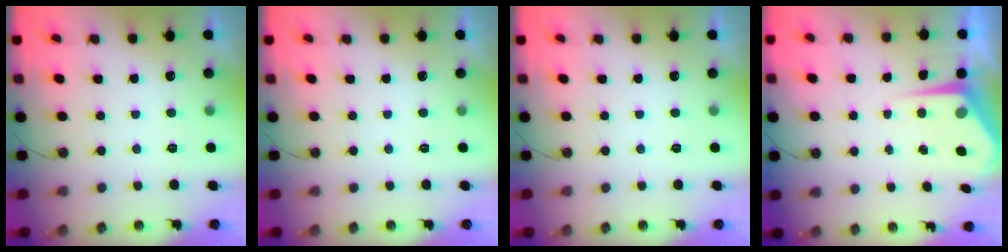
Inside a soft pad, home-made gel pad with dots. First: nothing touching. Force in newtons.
{"total": 0.0}
{"total": 0.0}
{"total": 4.7, "press": 4.7, "slide": 0.5}